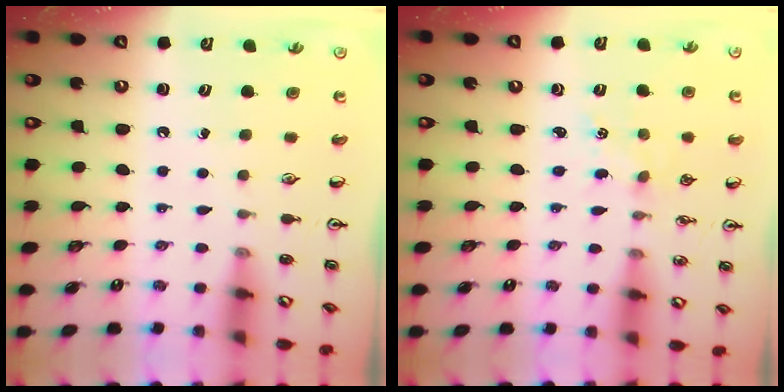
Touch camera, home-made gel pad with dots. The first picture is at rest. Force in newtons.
{"total": 1.7, "press": 1.6, "slide": 0.2}